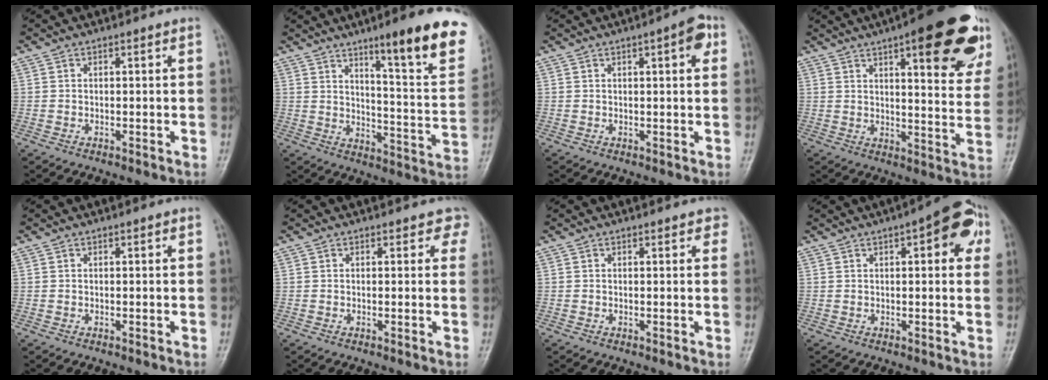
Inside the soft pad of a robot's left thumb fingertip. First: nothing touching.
{"total": 20.1, "force": [12.2, 3.1, 15.7], "torque": [-0.178, -0.066, 0.176]}
{"total": 3.6, "force": [1.5, 0.9, 3.1], "torque": [-0.037, 0.000, 0.018]}
{"total": 22.7, "force": [12.1, 6.8, 18.0], "torque": [-0.197, -0.035, 0.151]}
{"total": 0.0}
{"total": 3.0, "force": [2.2, 1.8, 0.8], "torque": [0.025, -0.006, 0.006]}
{"total": 2.1, "force": [1.4, 1.1, 1.1], "torque": [0.009, 0.001, 0.010]}
{"total": 9.9, "force": [3.6, 3.7, 8.4], "torque": [-0.078, 0.008, 0.035]}